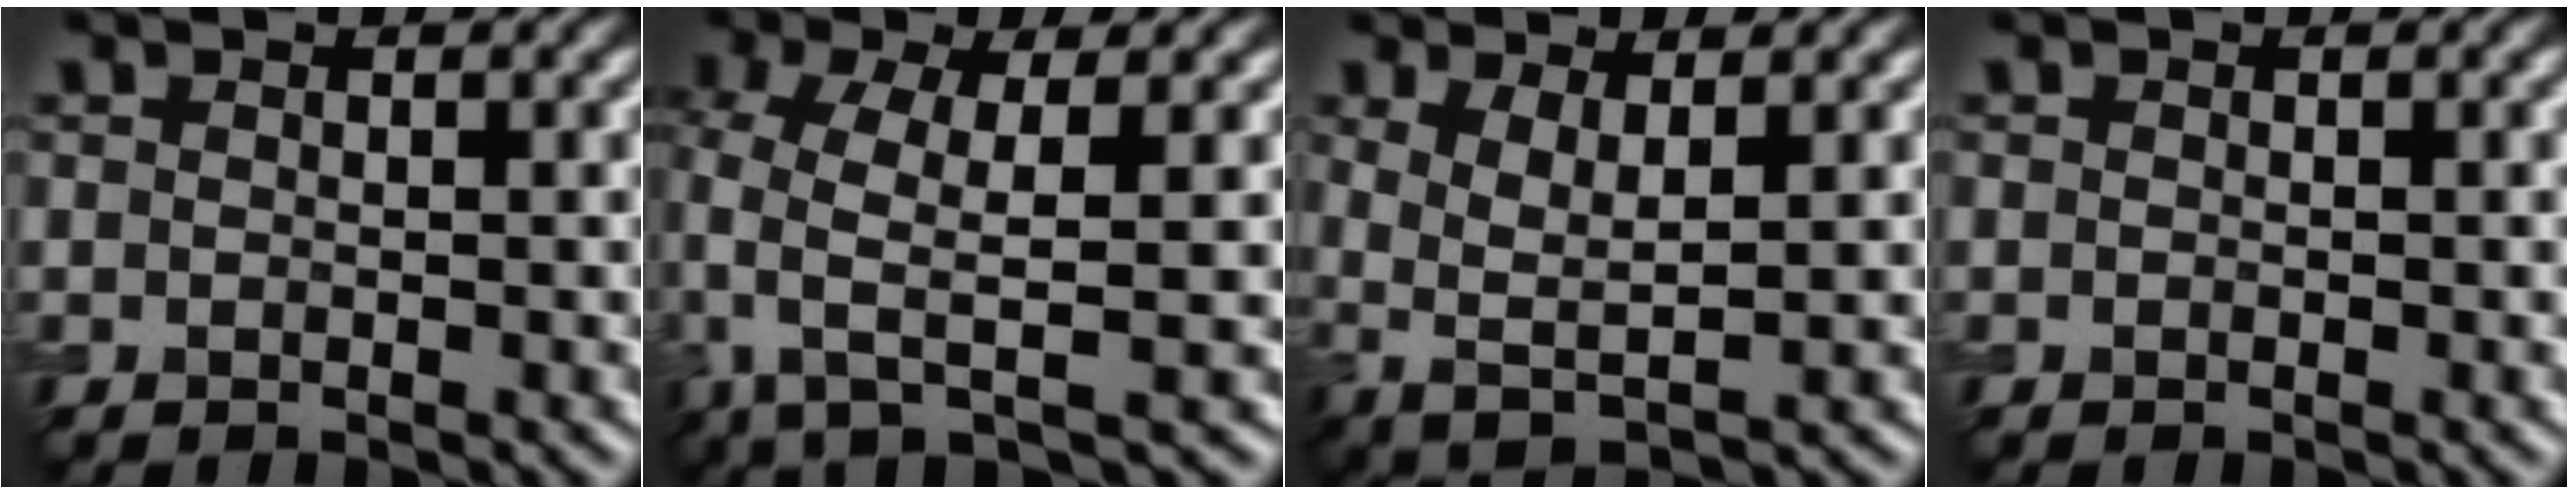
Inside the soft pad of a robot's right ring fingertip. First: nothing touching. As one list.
[{"total": 6.1, "force": [-0.7, 2.2, 5.7], "torque": [-0.129, -0.005, -0.020]}, {"total": 3.4, "force": [0.5, 1.1, 3.2], "torque": [-0.065, -0.006, 0.009]}, {"total": 0.0}]